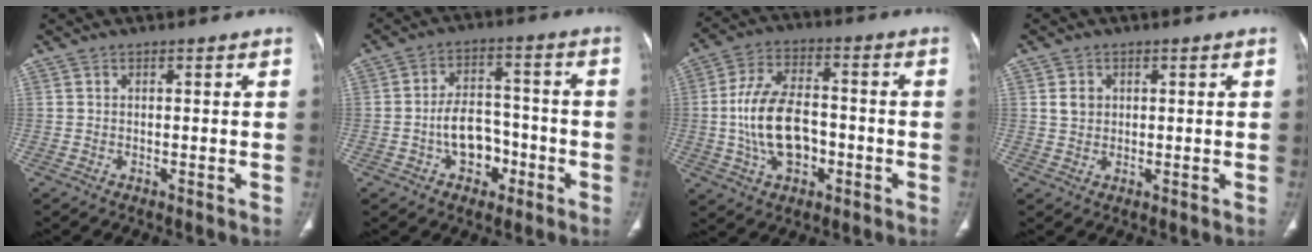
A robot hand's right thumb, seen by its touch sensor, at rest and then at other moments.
{"total": 9.0, "force": [-3.3, 6.3, 5.5], "torque": [-0.063, 0.044, -0.052]}
{"total": 14.1, "force": [-2.3, 8.7, 10.9], "torque": [-0.193, 0.027, -0.038]}
{"total": 2.8, "force": [0.8, 2.3, 1.3], "torque": [-0.015, -0.001, 0.017]}